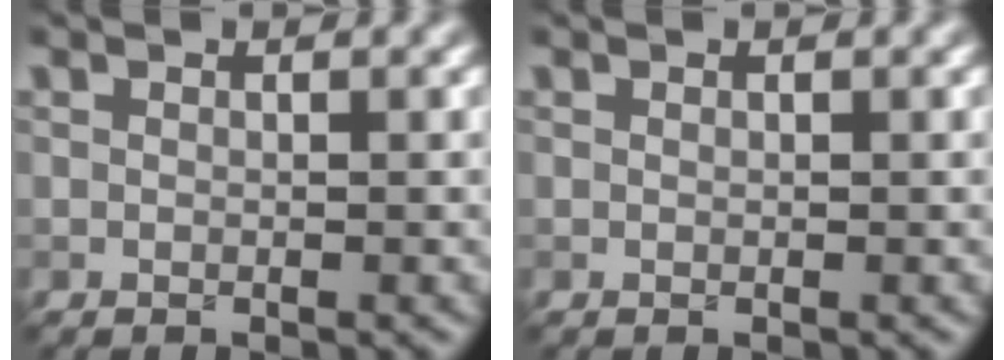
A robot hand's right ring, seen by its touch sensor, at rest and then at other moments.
{"total": 0.0}